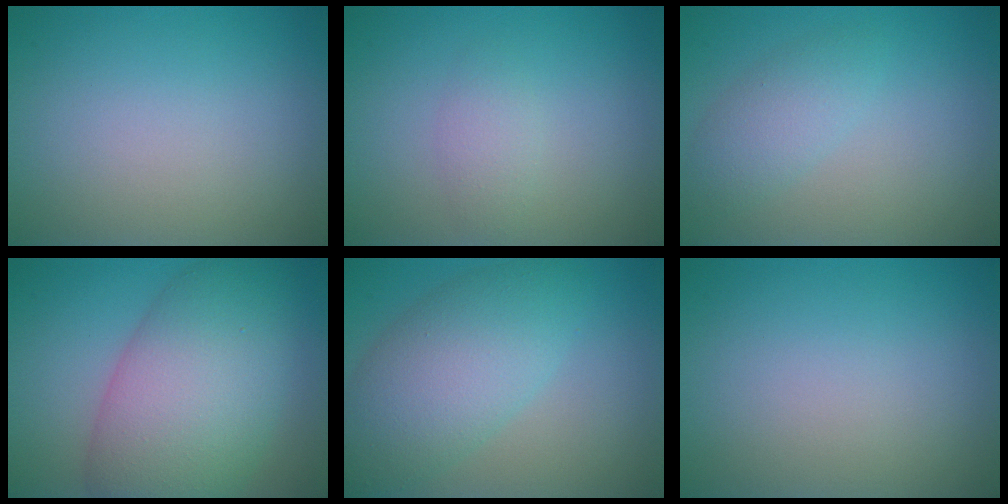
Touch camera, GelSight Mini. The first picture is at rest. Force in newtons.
{"total": 1.5, "press": 1.5, "slide": 0.0}
{"total": 1.7, "press": 1.7, "slide": 0.0}
{"total": 10.8, "press": 10.8, "slide": 0.3}
{"total": 7.1, "press": 7.1, "slide": 0.2}
{"total": 0.0}